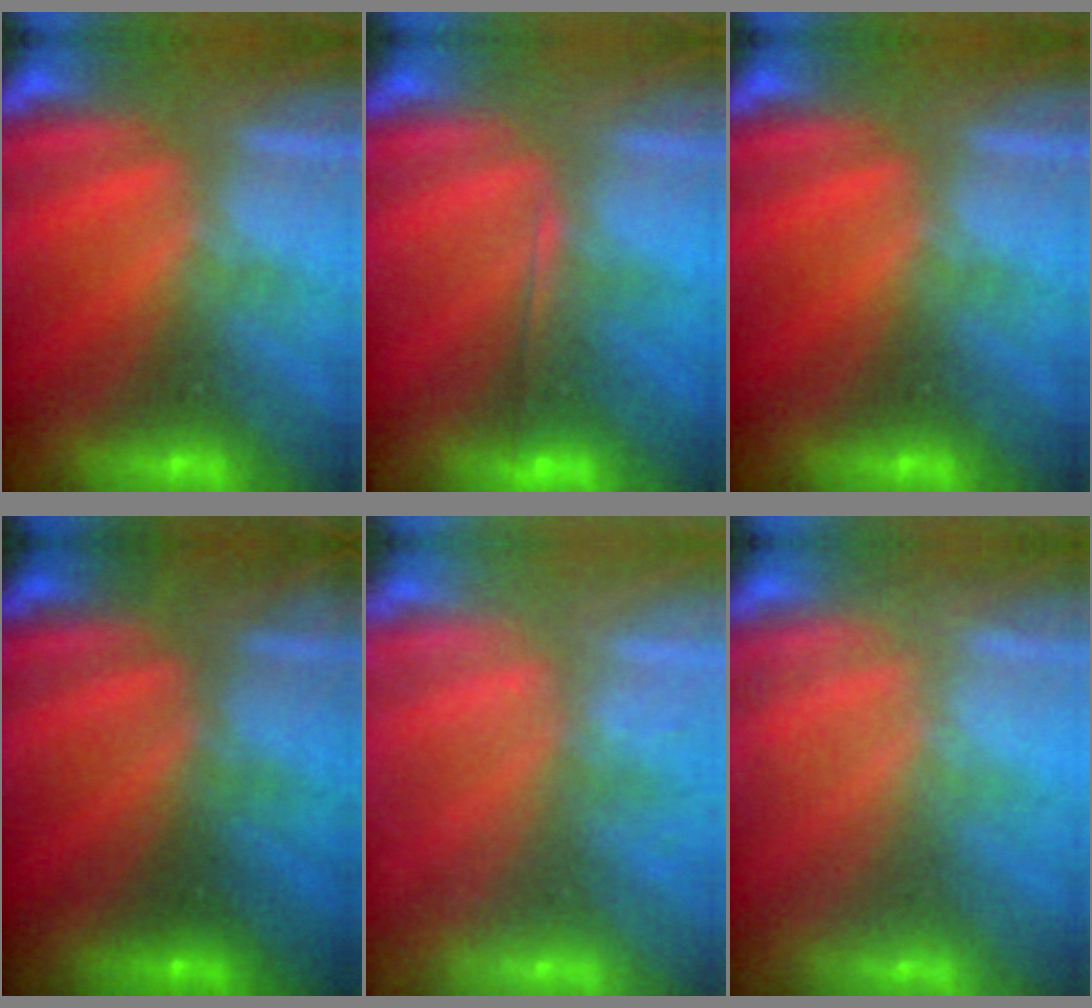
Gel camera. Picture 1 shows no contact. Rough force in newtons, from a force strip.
{"total": 1.9}
{"total": 0.0}
{"total": 2.6}
{"total": 2.3}
{"total": 2.6}